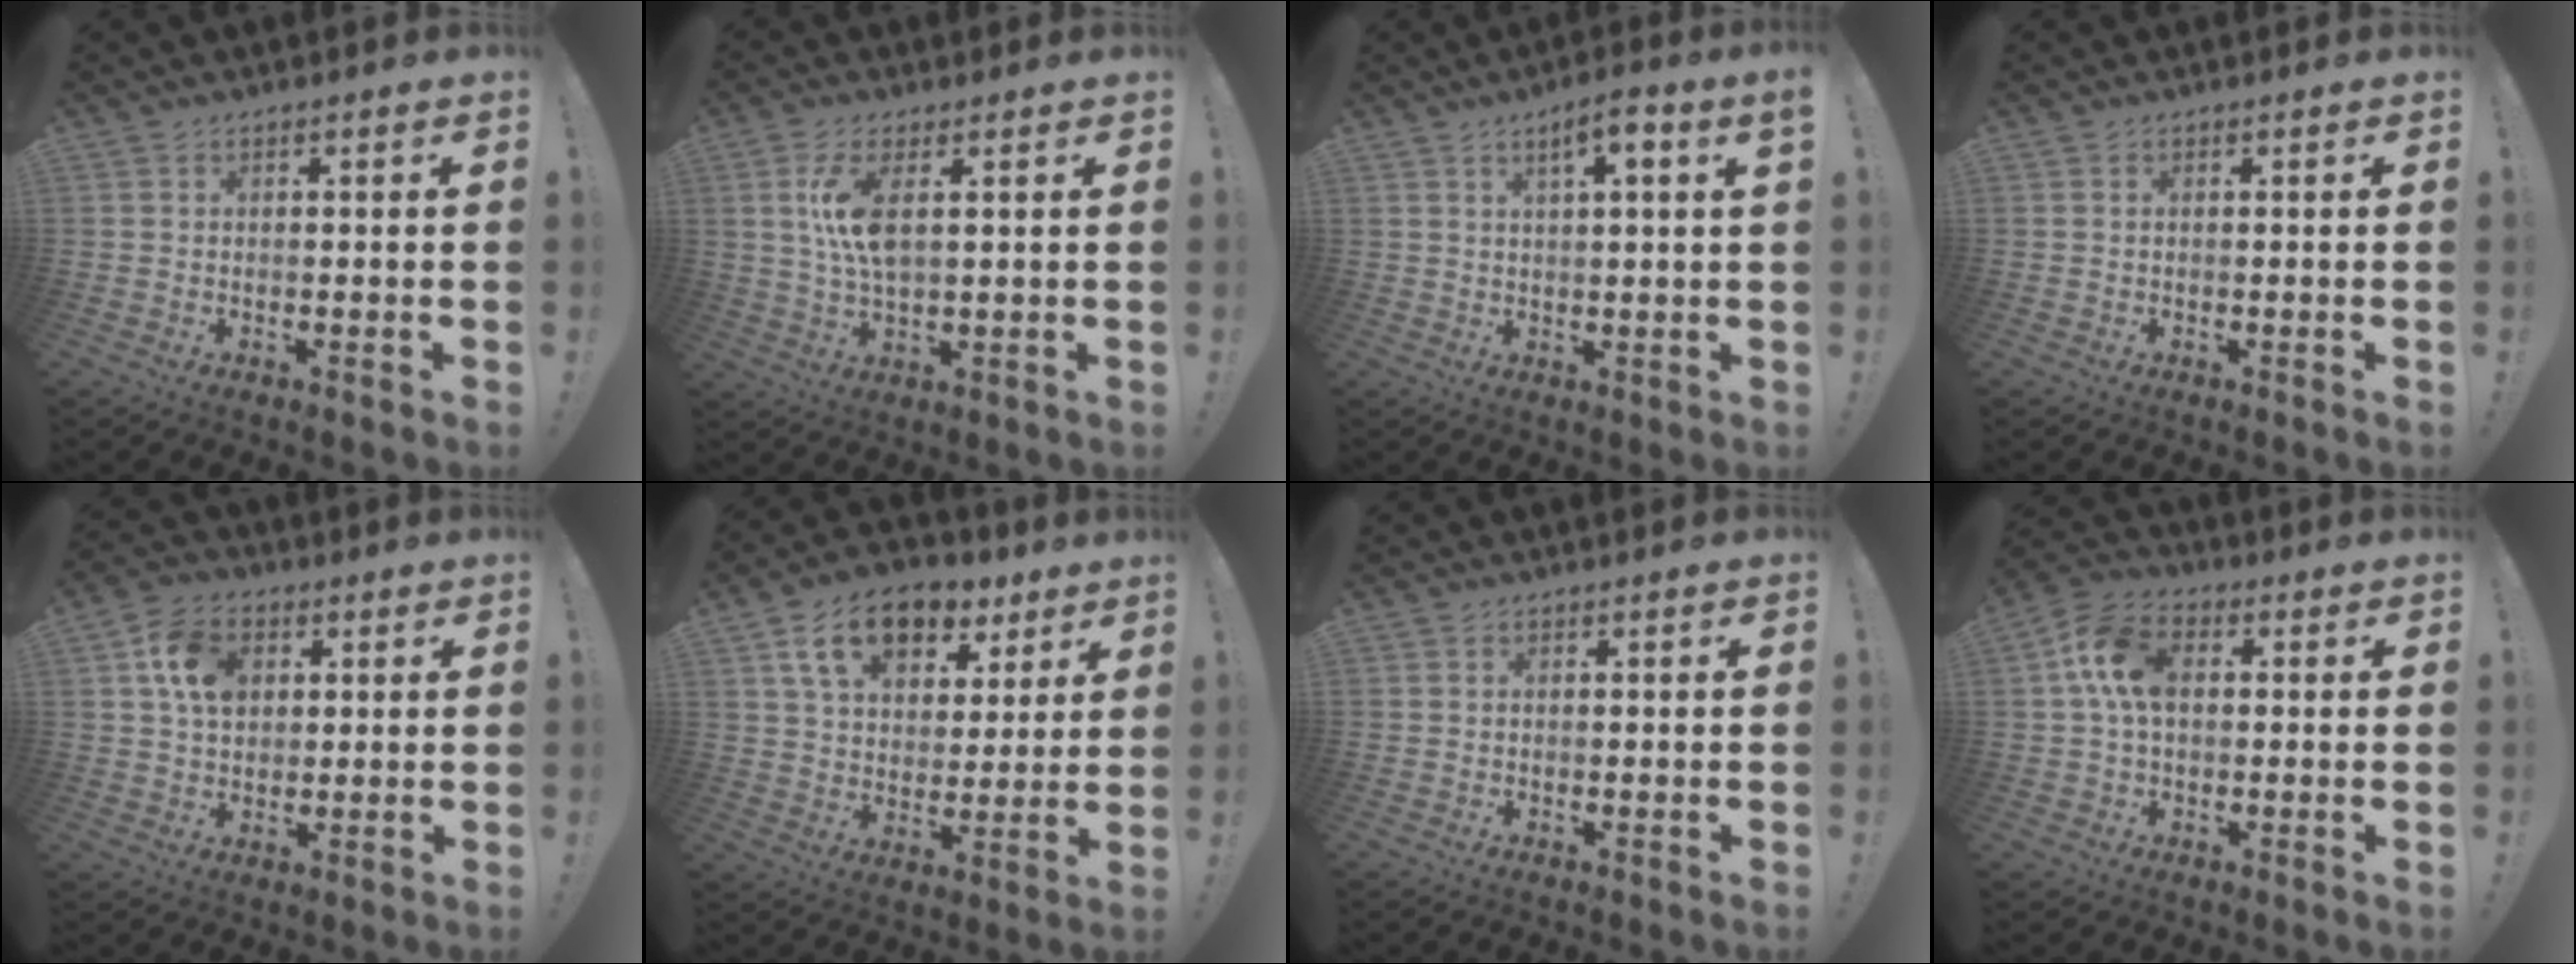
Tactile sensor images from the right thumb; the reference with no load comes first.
{"total": 9.3, "force": [2.4, 3.5, 8.2], "torque": [-0.154, -0.017, 0.037]}
{"total": 5.2, "force": [2.7, 0.1, 4.4], "torque": [-0.066, -0.008, 0.037]}
{"total": 0.0}
{"total": 10.3, "force": [3.4, 7.6, 6.1], "torque": [-0.096, 0.006, 0.066]}
{"total": 15.5, "force": [8.5, 9.7, 8.7], "torque": [-0.132, -0.034, 0.155]}
{"total": 0.0}
{"total": 11.1, "force": [1.5, 7.1, 8.3], "torque": [-0.150, 0.012, 0.031]}